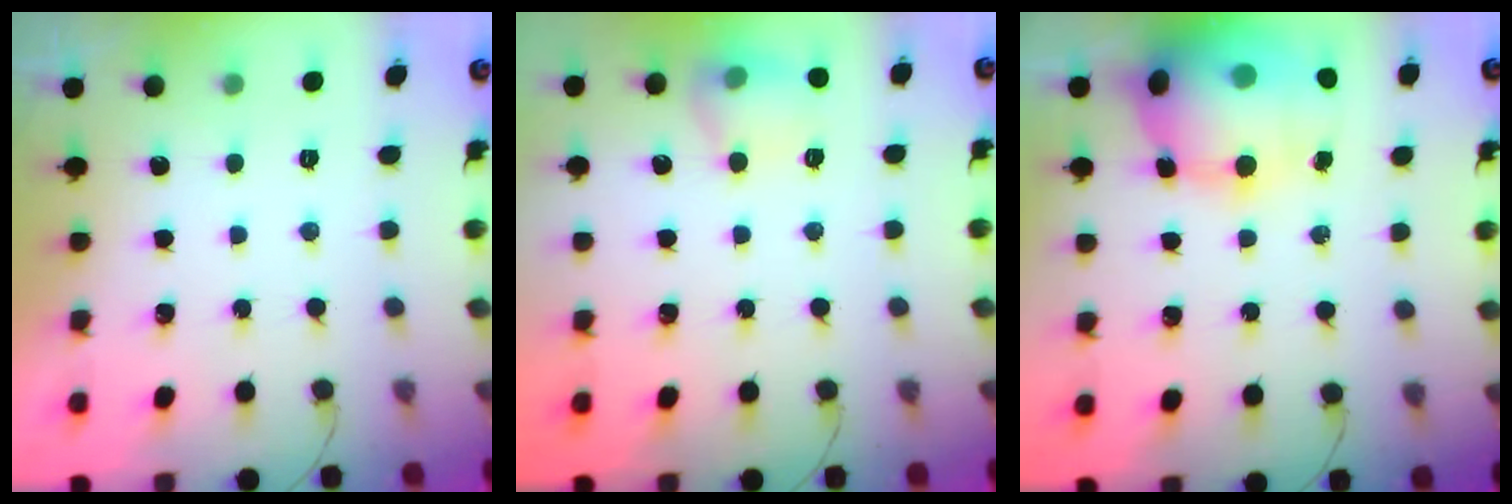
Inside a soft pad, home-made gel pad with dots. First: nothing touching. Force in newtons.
{"total": 10.8, "press": 10.8, "slide": 0.5}
{"total": 20.8, "press": 20.4, "slide": 4.1}